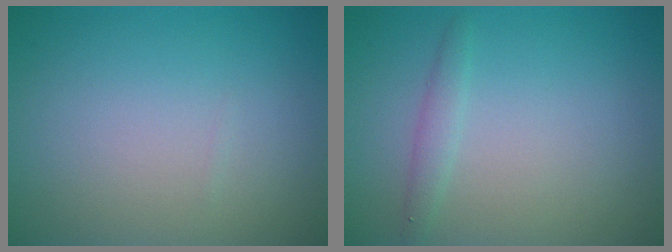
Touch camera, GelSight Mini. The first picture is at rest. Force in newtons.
{"total": 1.3, "press": 1.3, "slide": 0.0}